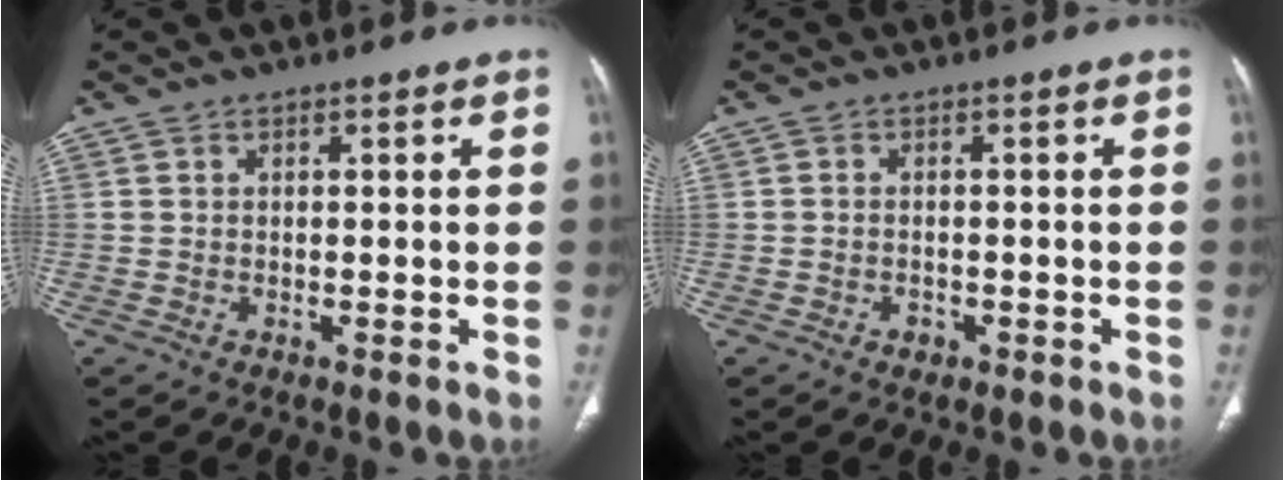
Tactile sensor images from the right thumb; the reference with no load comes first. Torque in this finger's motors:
{"motor_torque": [-0.26, 0.09, -0.06, 0.35, -0.01]}